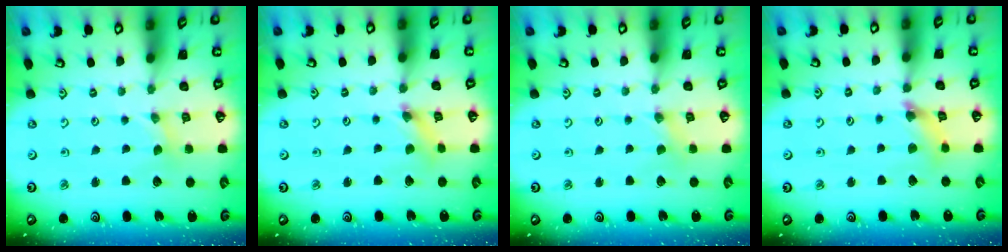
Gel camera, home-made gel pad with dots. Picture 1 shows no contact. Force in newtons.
{"total": 2.5, "press": 2.5, "slide": 0.1}
{"total": 0.9, "press": 0.9, "slide": 0.2}
{"total": 5.7, "press": 5.7, "slide": 0.4}